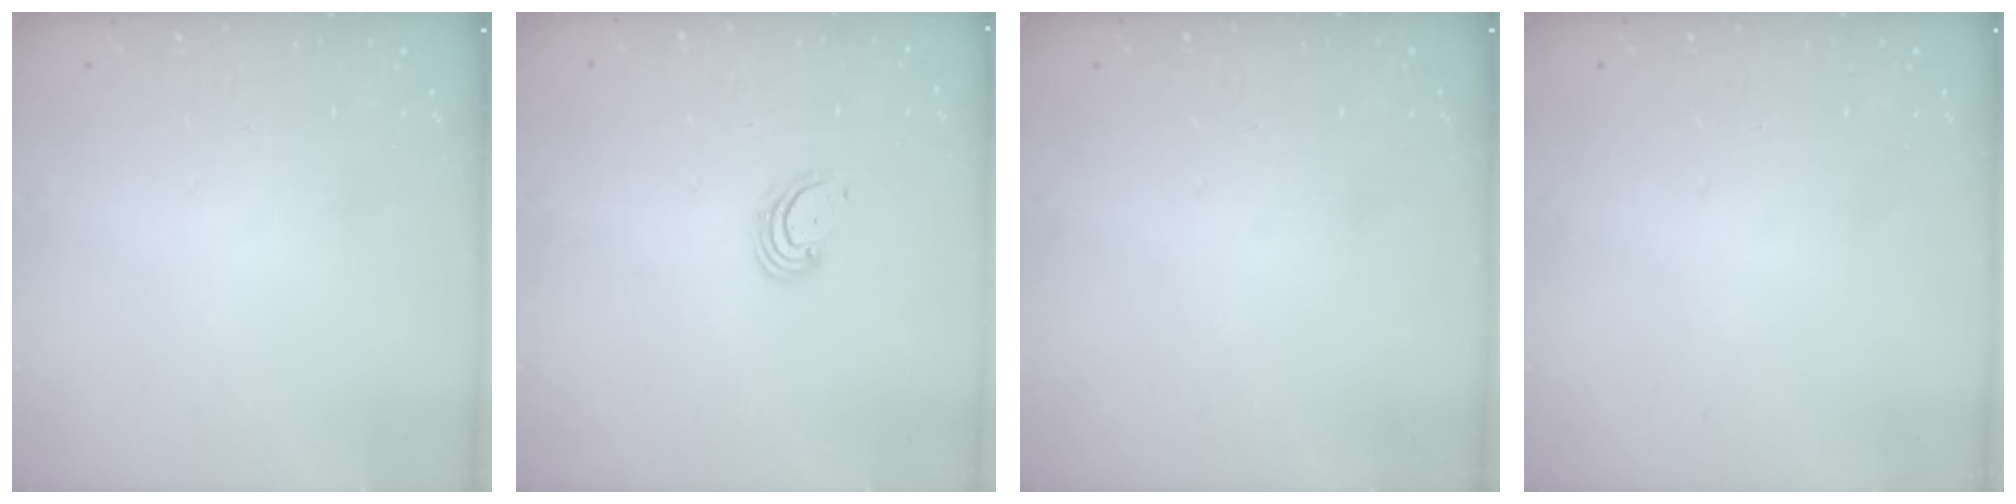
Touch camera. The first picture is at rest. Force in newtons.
{"total": 2.7, "press": 2.7, "slide": 0.7}
{"total": 0.0}
{"total": 0.0}